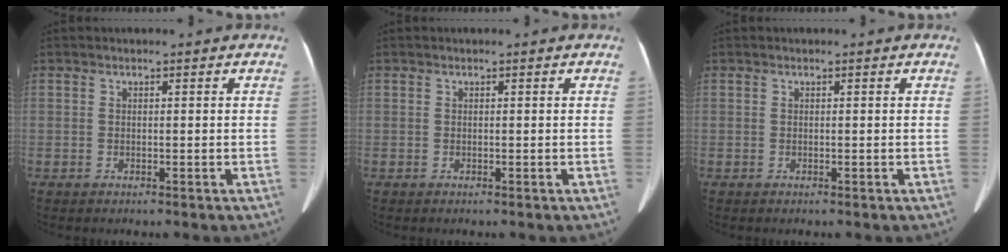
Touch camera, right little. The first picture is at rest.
{"total": 0.0}
{"total": 0.0}